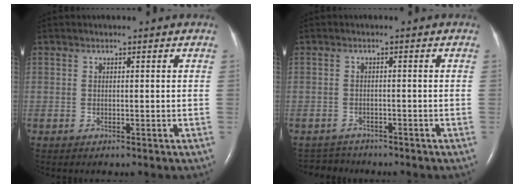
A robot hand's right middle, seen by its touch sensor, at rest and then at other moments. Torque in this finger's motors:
{"motor_torque": [-0.06, 0.00, -0.02, -0.02]}